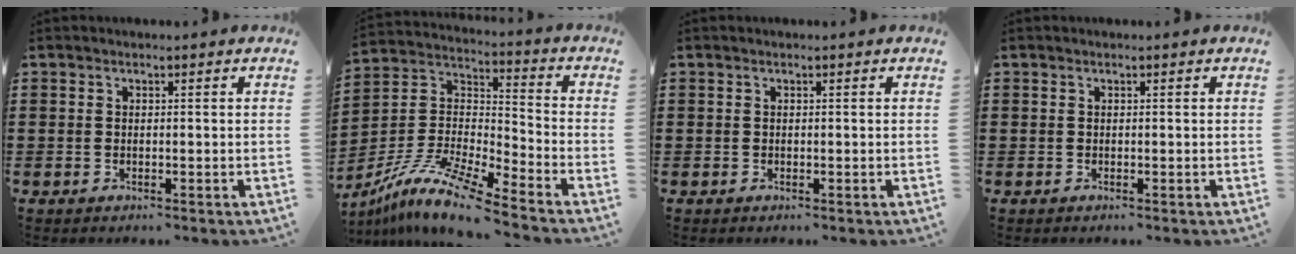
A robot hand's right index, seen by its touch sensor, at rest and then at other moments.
{"total": 10.6, "force": [-8.8, 0.8, 5.9], "torque": [-0.133, -0.002, -0.181]}
{"total": 0.0}
{"total": 0.0}